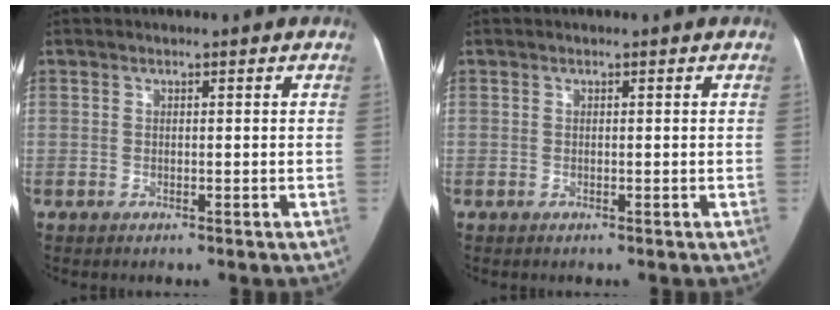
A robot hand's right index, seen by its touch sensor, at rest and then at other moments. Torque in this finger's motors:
{"motor_torque": [-0.04, 0.01, 0.00, -0.01]}